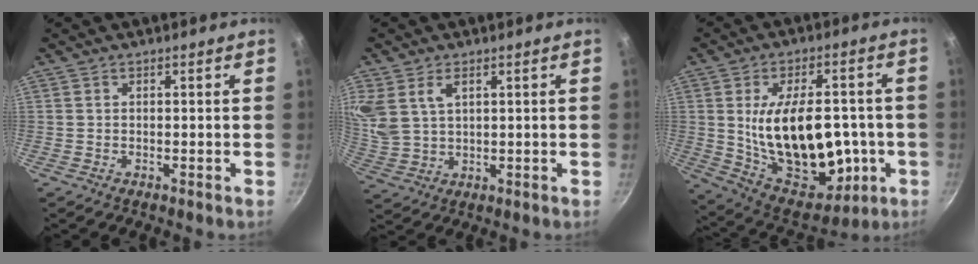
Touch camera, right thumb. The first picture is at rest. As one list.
[{"total": 9.7, "force": [3.8, 6.1, 6.5], "torque": [-0.157, -0.003, 0.088]}, {"total": 22.7, "force": [-1.8, 12.8, 18.7], "torque": [-0.281, 0.005, 0.007]}]